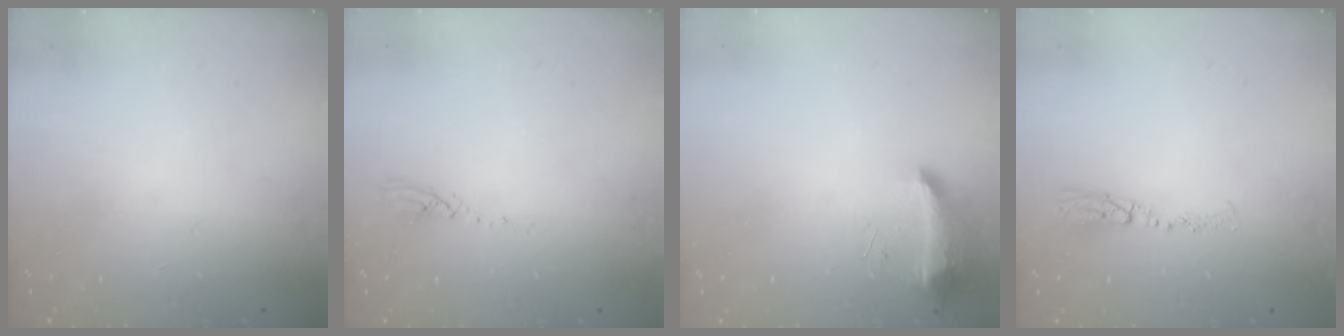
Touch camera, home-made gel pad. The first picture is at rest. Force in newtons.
{"total": 3.1, "press": 3.1, "slide": 0.3}
{"total": 14.4, "press": 9.5, "slide": 10.8}
{"total": 5.6, "press": 5.3, "slide": 1.9}